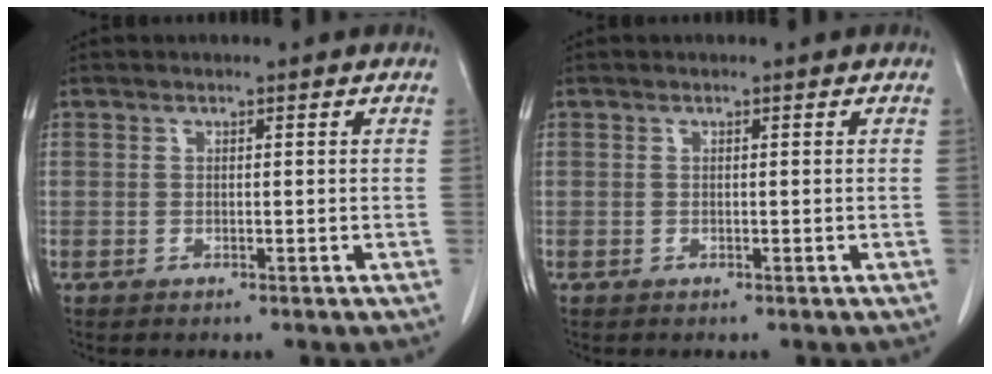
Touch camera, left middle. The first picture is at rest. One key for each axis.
{"total": 0.0}